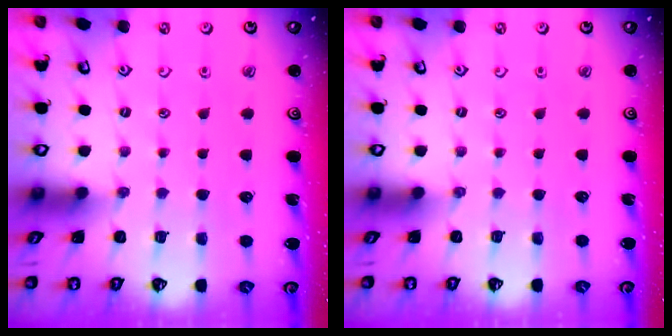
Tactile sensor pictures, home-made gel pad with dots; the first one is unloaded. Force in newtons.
{"total": 0.0}